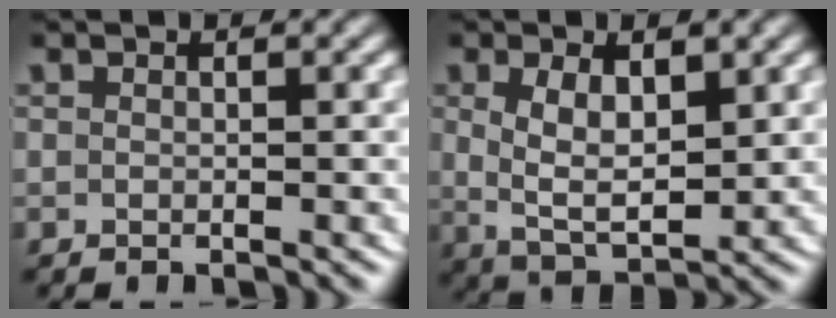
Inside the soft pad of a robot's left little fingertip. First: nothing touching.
{"total": 5.6, "force": [0.1, 3.2, 4.5], "torque": [-0.084, -0.015, 0.012]}